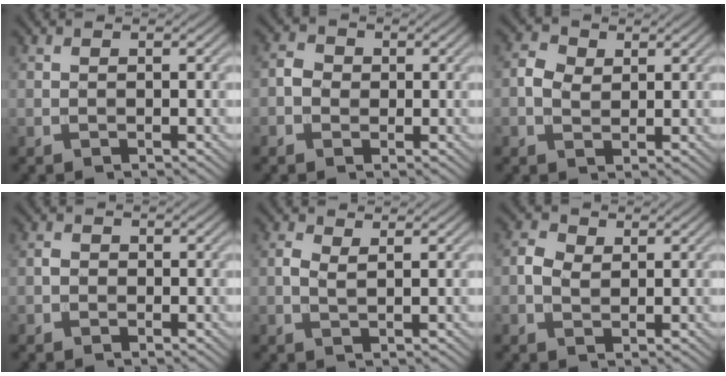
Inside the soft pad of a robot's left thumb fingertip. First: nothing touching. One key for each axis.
{"total": 2.2, "fx": -0.3, "fy": 2.0, "fz": 1.0, "tx": -0.021, "ty": 0.003, "tz": -0.012}
{"total": 3.0, "fx": 0.7, "fy": 2.2, "fz": 1.9, "tx": -0.043, "ty": 0.004, "tz": 0.010}
{"total": 1.2, "fx": -0.4, "fy": 1.0, "fz": 0.4, "tx": -0.006, "ty": -0.001, "tz": -0.013}
{"total": 1.8, "fx": 0.6, "fy": 0.7, "fz": 1.6, "tx": -0.039, "ty": 0.002, "tz": 0.011}
{"total": 2.6, "fx": 0.5, "fy": 1.9, "fz": 1.7, "tx": -0.041, "ty": 0.003, "tz": 0.008}